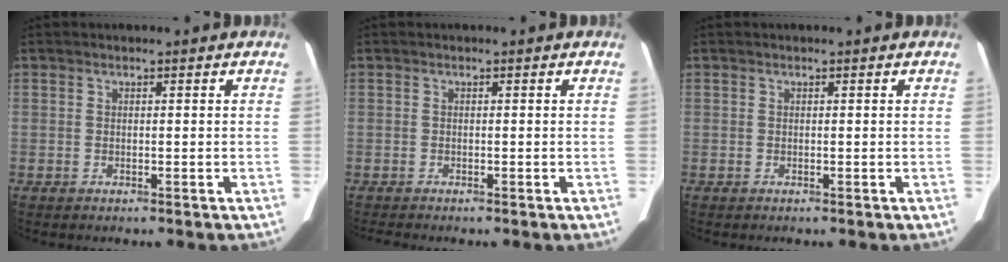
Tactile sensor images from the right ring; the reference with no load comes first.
{"total": 0.7, "force": [-0.7, -0.2, 0.1], "torque": [-0.009, -0.006, -0.013]}
{"total": 0.0}